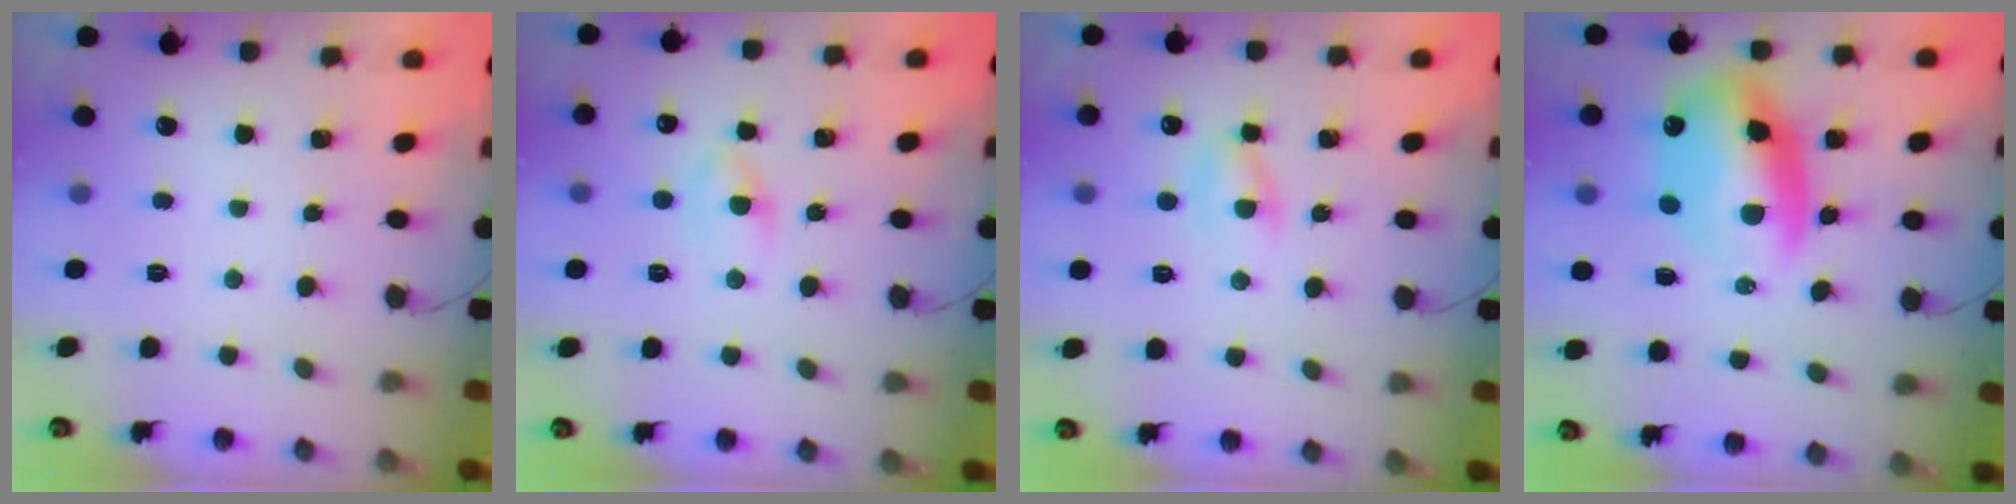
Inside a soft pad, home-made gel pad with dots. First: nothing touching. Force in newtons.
{"total": 3.0, "press": 2.8, "slide": 1.2}
{"total": 2.2, "press": 2.0, "slide": 0.9}
{"total": 13.9, "press": 13.5, "slide": 3.4}